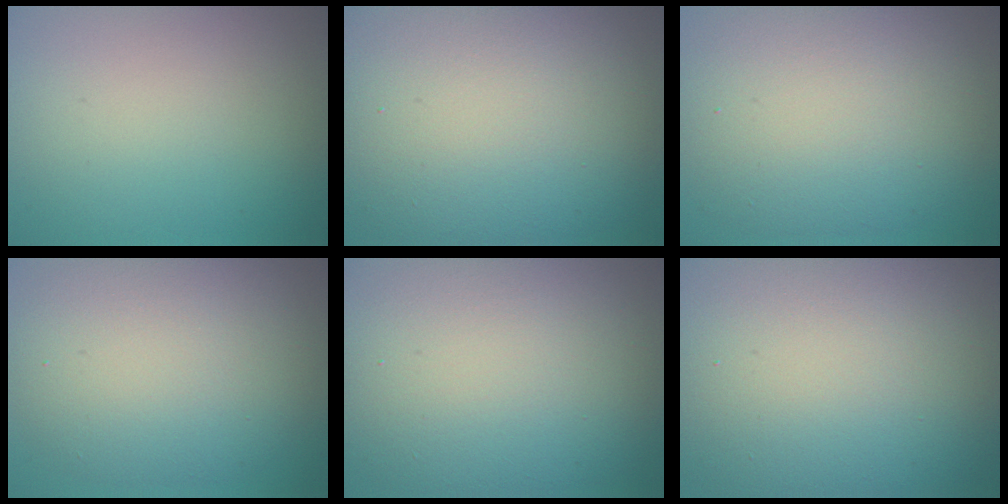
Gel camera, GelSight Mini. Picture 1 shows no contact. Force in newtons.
{"total": 15.0, "press": 15.0, "slide": 0.4}
{"total": 10.6, "press": 10.6, "slide": 0.5}
{"total": 9.4, "press": 9.4, "slide": 0.8}
{"total": 14.0, "press": 14.0, "slide": 0.7}
{"total": 18.3, "press": 18.3, "slide": 1.0}